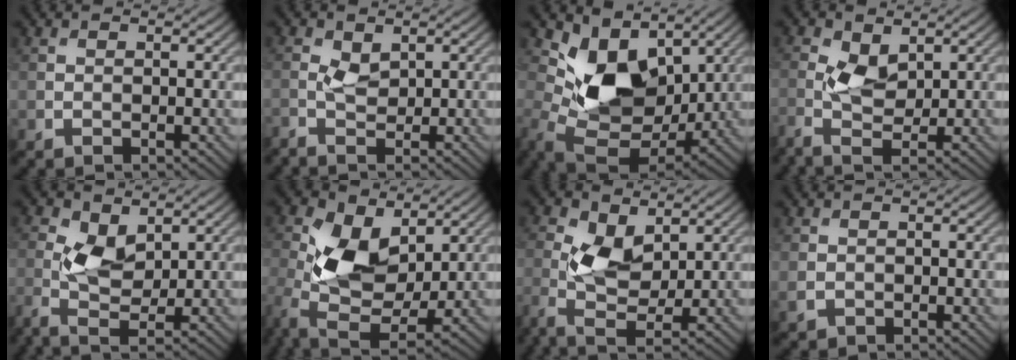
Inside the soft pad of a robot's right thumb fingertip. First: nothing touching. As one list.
[{"total": 1.8, "force": [0.0, 0.9, 1.6], "torque": [-0.042, 0.004, -0.006]}, {"total": 10.9, "force": [2.9, 7.6, 7.2], "torque": [-0.158, -0.023, 0.053]}, {"total": 3.4, "force": [0.3, 1.6, 3.0], "torque": [-0.081, 0.004, 0.000]}, {"total": 4.6, "force": [0.3, 2.3, 4.0], "torque": [-0.110, 0.002, 0.002]}, {"total": 11.6, "force": [1.8, 6.7, 9.3], "torque": [-0.218, 0.002, 0.027]}, {"total": 6.8, "force": [0.5, 3.5, 5.8], "torque": [-0.146, 0.005, 0.003]}, {"total": 1.3, "force": [-0.1, 1.1, 0.7], "torque": [-0.022, -0.006, 0.000]}]